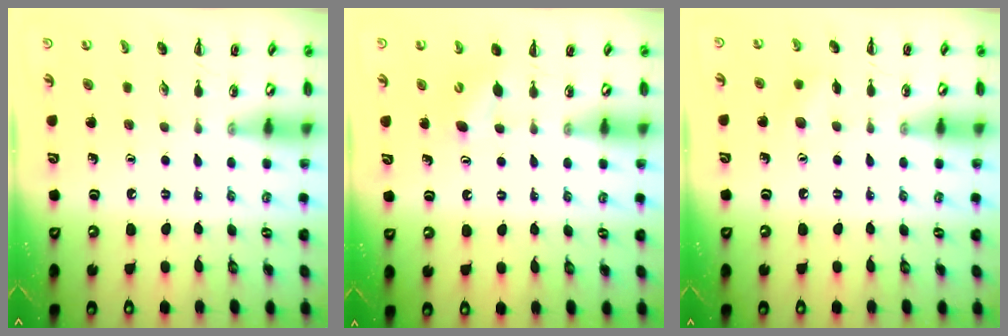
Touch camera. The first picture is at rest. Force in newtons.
{"total": 3.5, "press": 3.4, "slide": 1.0}
{"total": 4.8, "press": 4.7, "slide": 1.0}